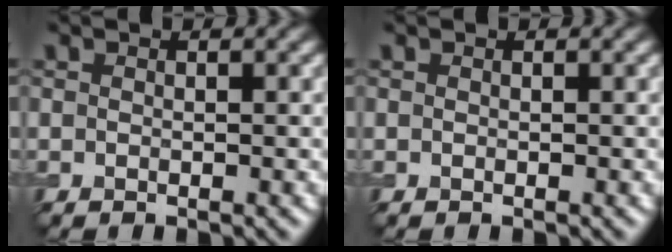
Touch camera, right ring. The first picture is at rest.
{"total": 0.0}